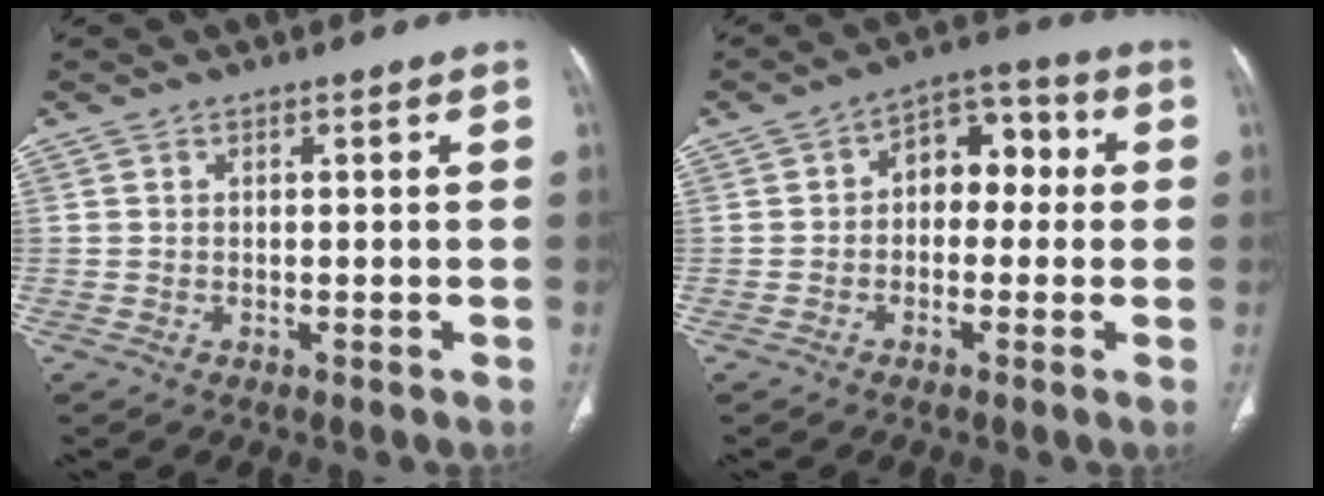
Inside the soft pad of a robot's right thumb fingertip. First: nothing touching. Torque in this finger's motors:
{"motor_torque": [0.59, 2.03, 0.77, -0.34, 0.03]}